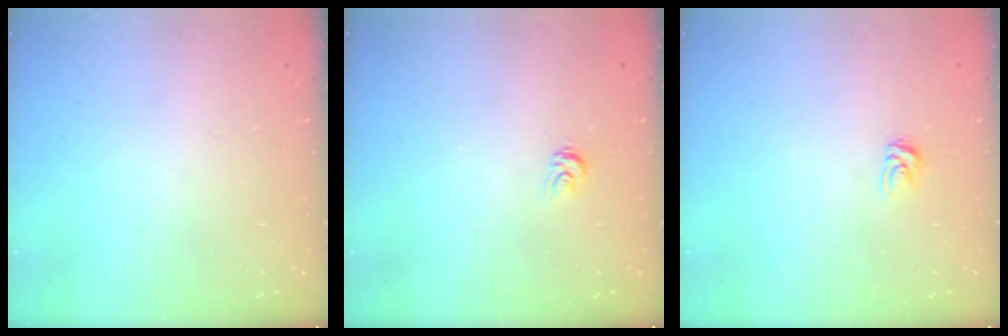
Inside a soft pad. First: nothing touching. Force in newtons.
{"total": 3.2, "press": 3.2, "slide": 0.1}
{"total": 3.8, "press": 3.8, "slide": 0.2}